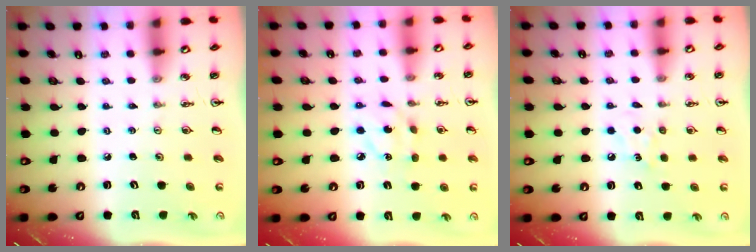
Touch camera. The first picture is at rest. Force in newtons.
{"total": 5.3, "press": 5.3, "slide": 0.3}
{"total": 5.9, "press": 5.8, "slide": 0.7}